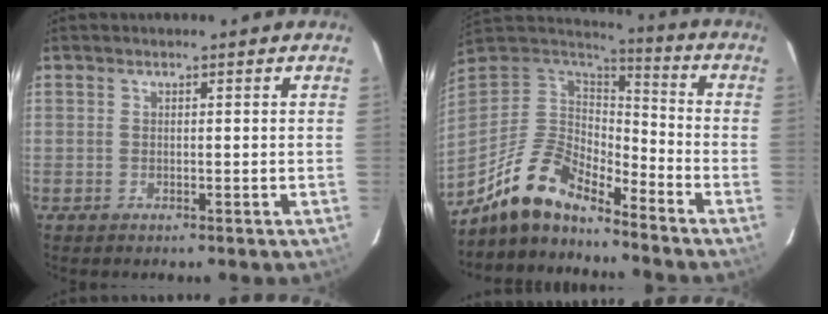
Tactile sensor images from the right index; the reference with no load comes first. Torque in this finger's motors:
{"motor_torque": [1.04, -1.10, 0.22, 0.06]}